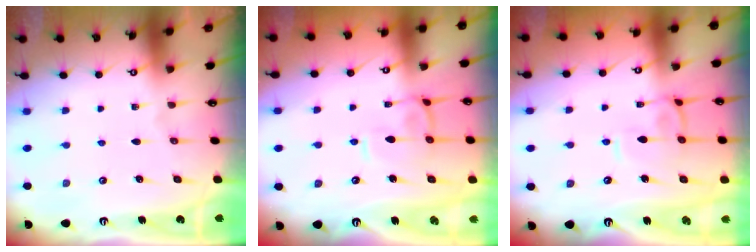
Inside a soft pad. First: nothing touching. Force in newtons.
{"total": 2.8, "press": 2.7, "slide": 0.7}
{"total": 1.5, "press": 1.4, "slide": 0.5}